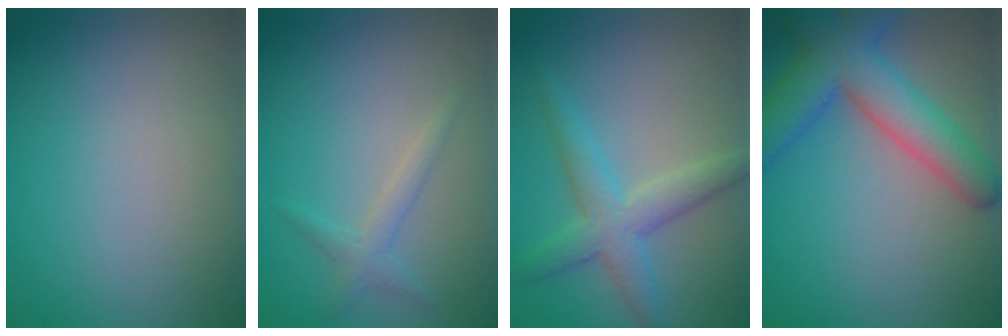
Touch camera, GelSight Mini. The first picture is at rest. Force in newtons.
{"total": 1.5, "press": 1.5, "slide": 0.1}
{"total": 3.9, "press": 3.9, "slide": 0.1}
{"total": 6.9, "press": 6.9, "slide": 0.3}